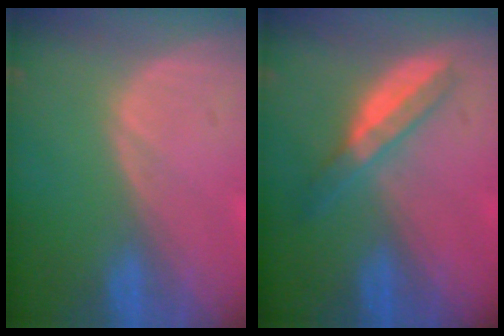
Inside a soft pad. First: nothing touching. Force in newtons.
{"total": 5.5, "press": 4.9, "slide": 2.5}